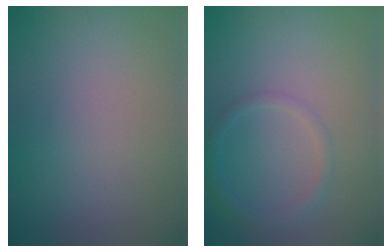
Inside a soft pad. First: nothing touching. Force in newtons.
{"total": 1.7, "press": 1.7, "slide": 0.1}